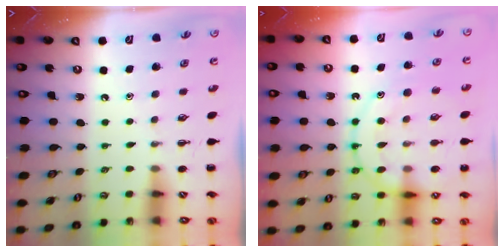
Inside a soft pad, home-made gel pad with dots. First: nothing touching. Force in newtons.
{"total": 16.1, "press": 16.0, "slide": 1.4}